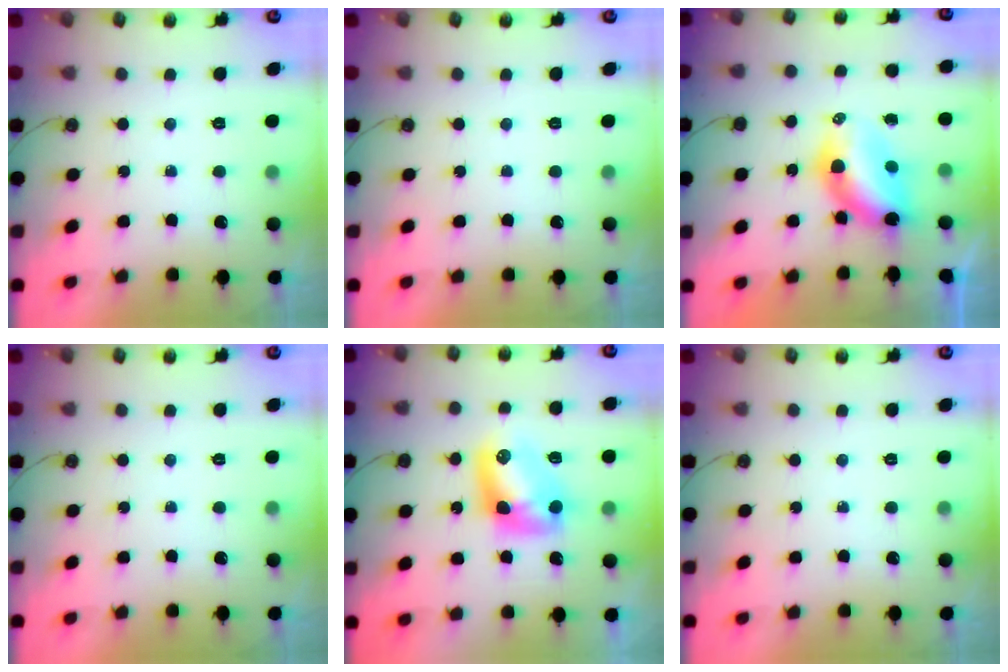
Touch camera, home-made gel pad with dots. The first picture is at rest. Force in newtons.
{"total": 0.0}
{"total": 7.2, "press": 7.2, "slide": 0.5}
{"total": 0.0}
{"total": 9.9, "press": 9.9, "slide": 0.6}
{"total": 0.0}